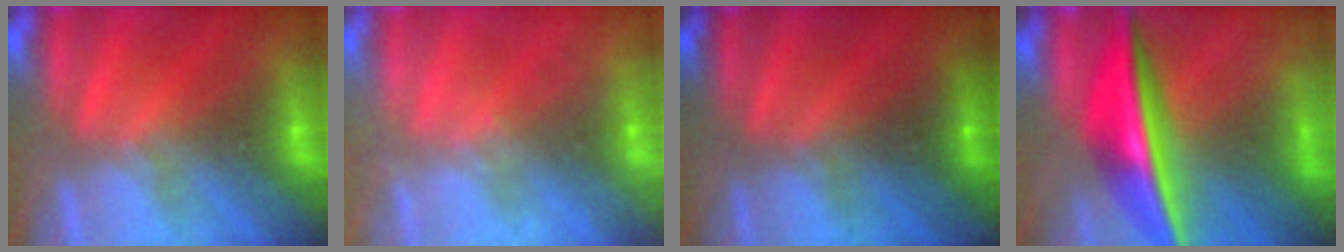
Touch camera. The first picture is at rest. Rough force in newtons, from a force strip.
{"total": 2.3}
{"total": 2.7}
{"total": 7.4}